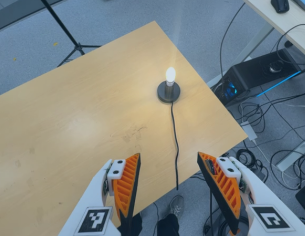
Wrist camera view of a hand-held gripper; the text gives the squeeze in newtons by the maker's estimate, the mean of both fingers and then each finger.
{"total": 0.0}